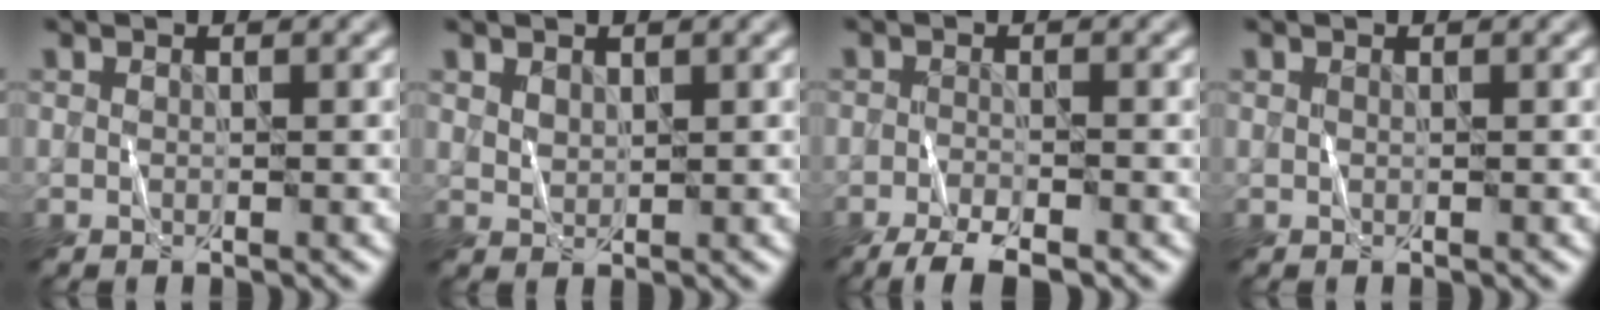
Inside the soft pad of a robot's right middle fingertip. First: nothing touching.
{"total": 1.3, "force": [1.0, 0.7, 0.2], "torque": [-0.007, 0.000, 0.022]}
{"total": 4.5, "force": [-3.6, 1.0, 2.6], "torque": [-0.046, -0.011, -0.067]}
{"total": 0.0}